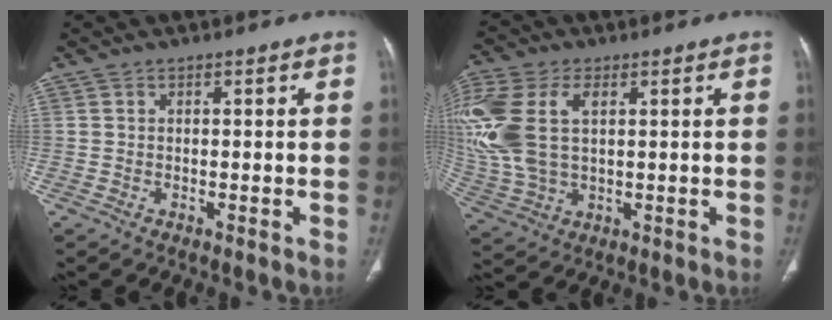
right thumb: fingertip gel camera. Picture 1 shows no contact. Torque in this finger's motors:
{"motor_torque": [2.27, 2.74, 1.93, 0.39, 0.54]}